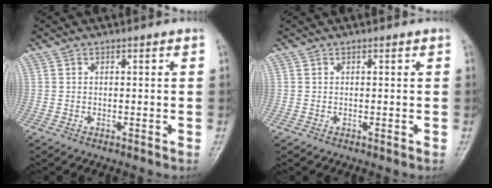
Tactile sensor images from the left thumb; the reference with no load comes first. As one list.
[{"total": 0.0}]